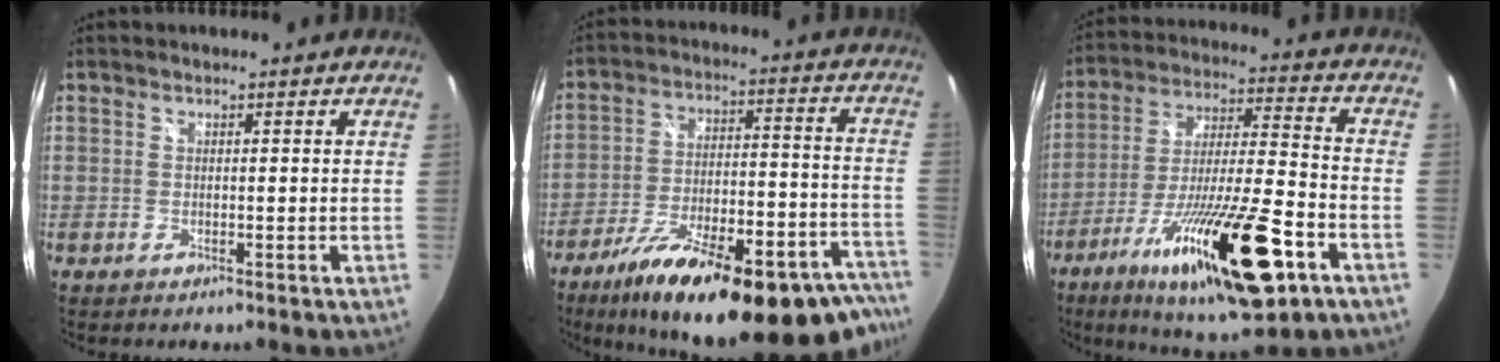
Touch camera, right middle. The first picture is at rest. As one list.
[{"total": 31.9, "force": [-25.0, 8.2, 18.0], "torque": [-0.259, -0.021, -0.346]}, {"total": 24.1, "force": [-12.0, 5.1, 20.2], "torque": [-0.361, -0.047, -0.197]}]